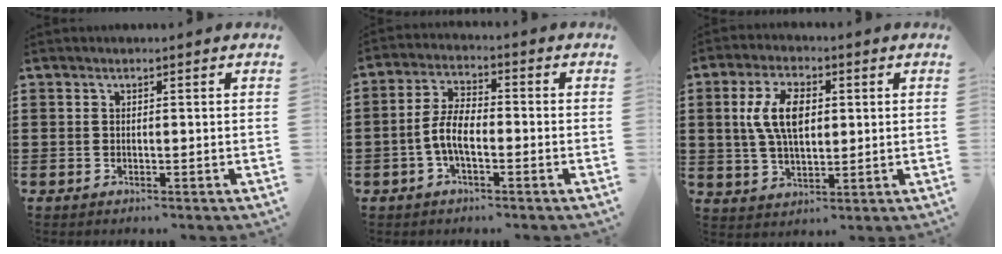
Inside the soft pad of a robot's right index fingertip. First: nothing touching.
{"total": 5.7, "force": [-1.7, 2.5, 4.8], "torque": [-0.118, -0.003, -0.041]}
{"total": 8.3, "force": [1.5, 4.3, 7.0], "torque": [-0.148, 0.007, 0.020]}